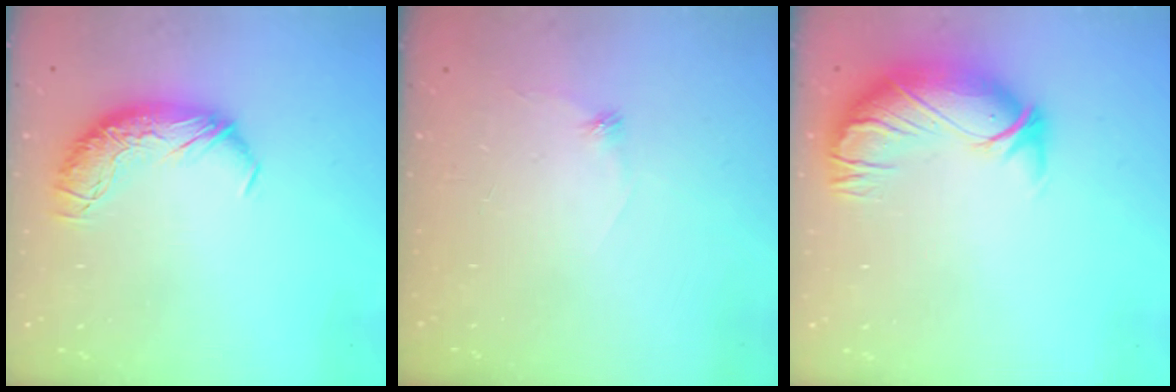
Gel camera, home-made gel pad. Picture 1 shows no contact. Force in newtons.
{"total": 9.2, "press": 9.2, "slide": 0.3}
{"total": 3.0, "press": 0.3, "slide": 3.0}